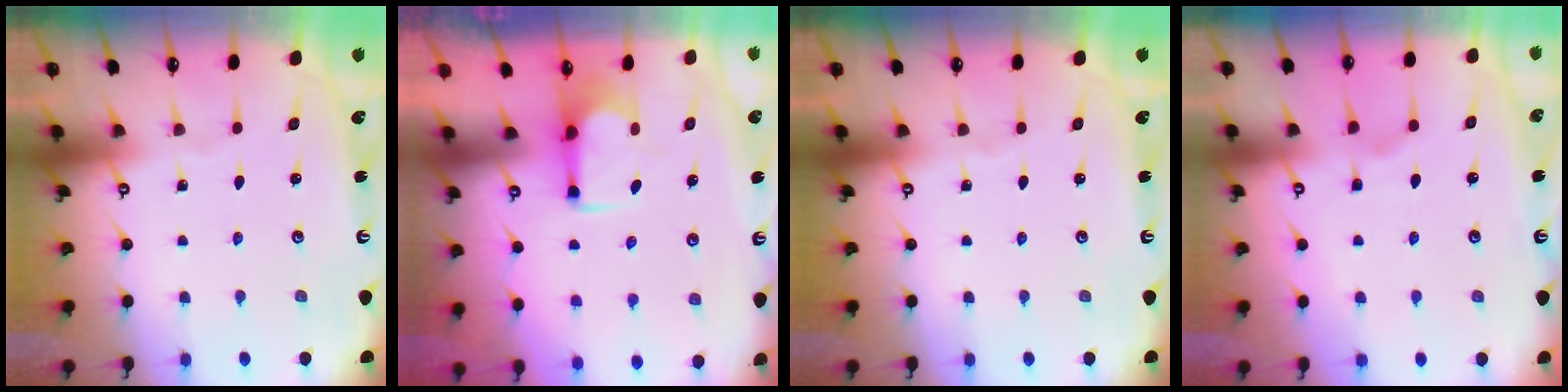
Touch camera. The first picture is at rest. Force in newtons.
{"total": 2.5, "press": 2.3, "slide": 0.9}
{"total": 0.0}
{"total": 1.6, "press": 1.3, "slide": 0.9}